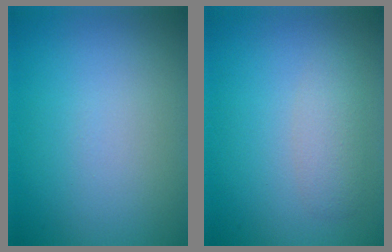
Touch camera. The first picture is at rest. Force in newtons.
{"total": 2.1, "press": 2.1, "slide": 0.2}